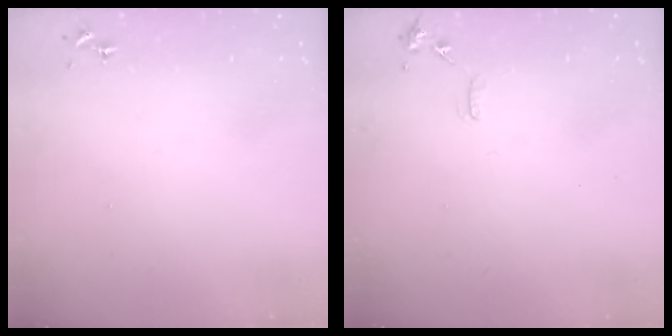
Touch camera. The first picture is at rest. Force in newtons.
{"total": 6.8, "press": 6.7, "slide": 0.9}